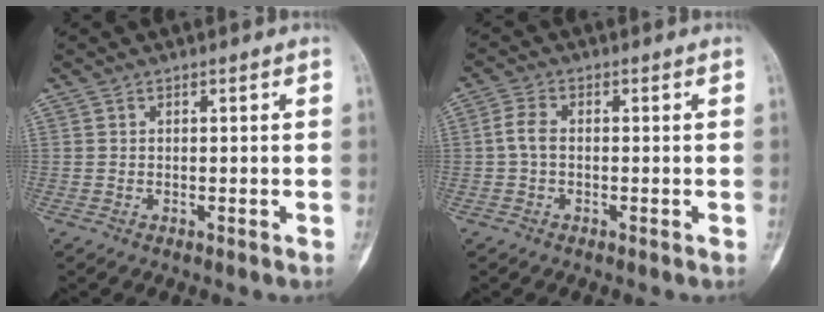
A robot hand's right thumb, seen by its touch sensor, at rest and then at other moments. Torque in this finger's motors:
{"motor_torque": [0.78, 0.41, 0.29, -0.17, 0.08]}